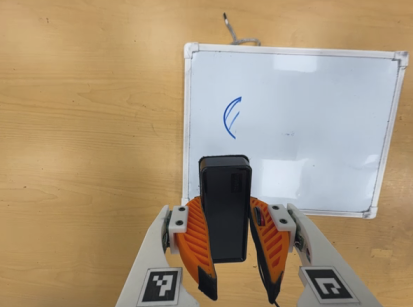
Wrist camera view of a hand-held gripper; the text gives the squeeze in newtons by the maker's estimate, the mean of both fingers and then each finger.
{"total": 8.2, "left": 6.9, "right": 9.4}